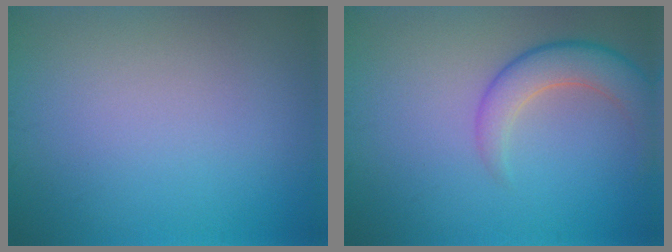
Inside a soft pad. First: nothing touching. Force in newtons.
{"total": 4.3, "press": 4.3, "slide": 0.3}